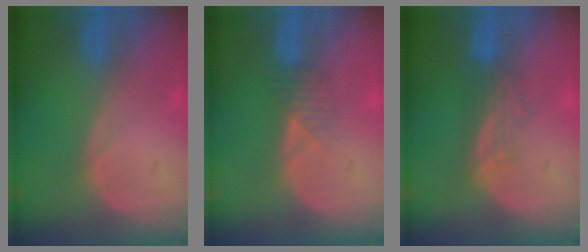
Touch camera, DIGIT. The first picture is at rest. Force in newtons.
{"total": 2.3, "press": 2.1, "slide": 1.0}
{"total": 2.8, "press": 2.7, "slide": 0.6}